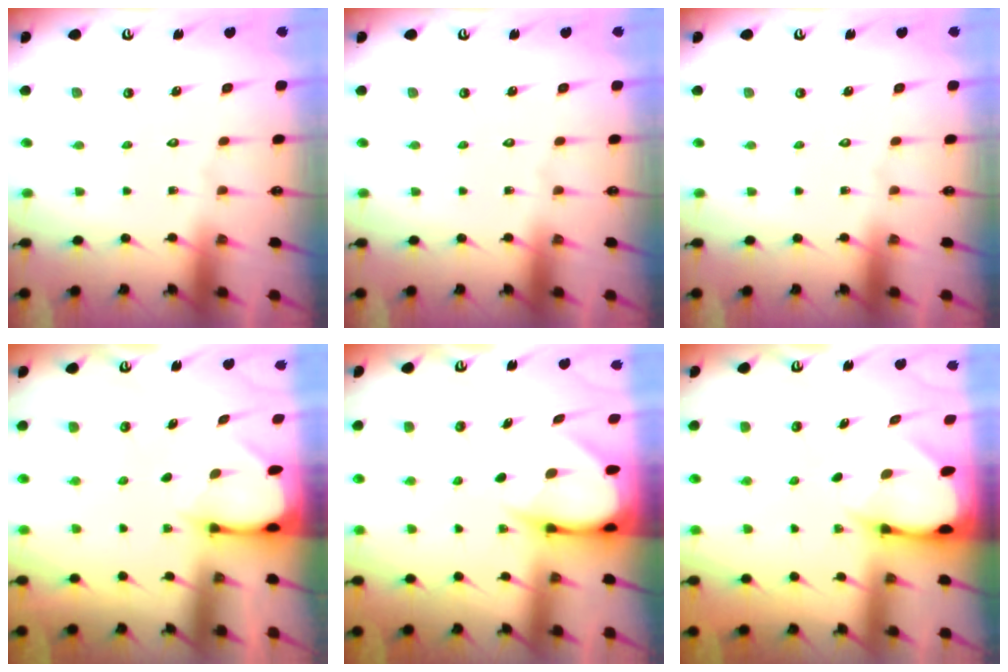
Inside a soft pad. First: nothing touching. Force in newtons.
{"total": 0.0}
{"total": 0.0}
{"total": 2.5, "press": 2.5, "slide": 0.3}
{"total": 5.5, "press": 5.5, "slide": 0.6}
{"total": 4.1, "press": 4.0, "slide": 0.4}